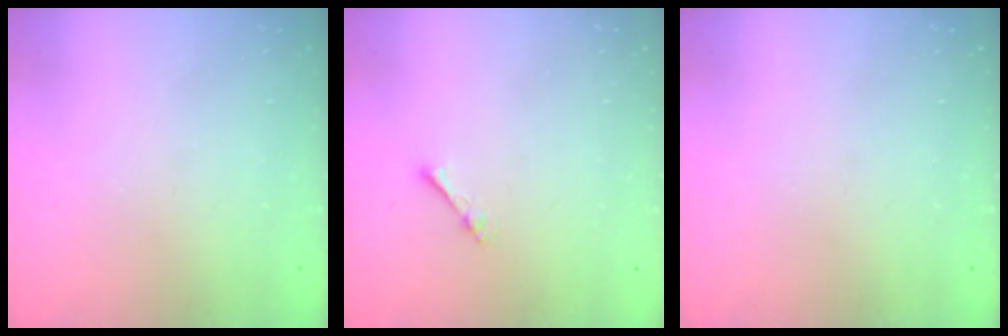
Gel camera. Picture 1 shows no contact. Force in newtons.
{"total": 1.1, "press": 1.1, "slide": 0.2}
{"total": 0.0}